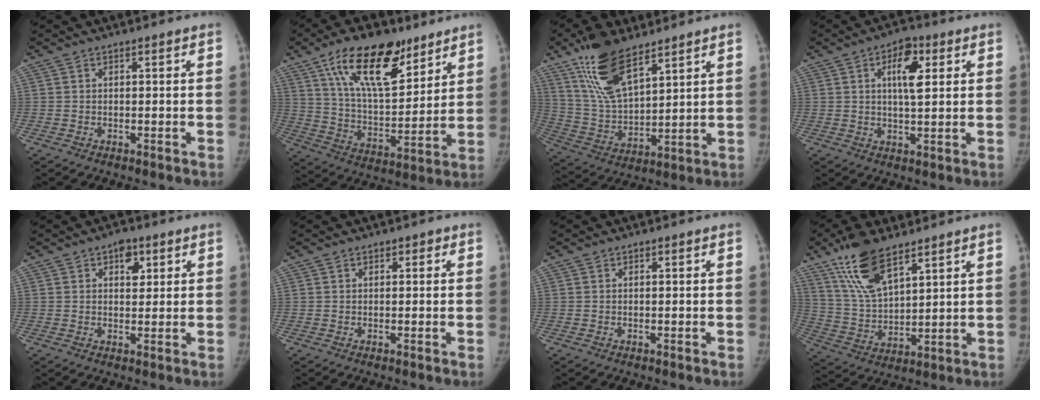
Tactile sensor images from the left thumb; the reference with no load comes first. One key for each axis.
{"total": 19.8, "fx": 11.8, "fy": 8.9, "fz": 13.1, "tx": -0.186, "ty": -0.054, "tz": 0.211}
{"total": 15.3, "fx": 10.0, "fy": 6.0, "fz": 9.9, "tx": -0.164, "ty": -0.045, "tz": 0.202}
{"total": 7.3, "fx": 2.4, "fy": 3.3, "fz": 6.1, "tx": -0.078, "ty": -0.006, "tz": 0.035}
{"total": 4.3, "fx": 2.0, "fy": 3.0, "fz": 2.4, "tx": -0.004, "ty": -0.005, "tz": 0.024}
{"total": 1.2, "fx": 0.5, "fy": 1.0, "fz": 0.2, "tx": 0.015, "ty": 0.000, "tz": 0.000}
{"total": 0.0}
{"total": 13.4, "fx": 8.8, "fy": 5.1, "fz": 8.6, "tx": -0.148, "ty": -0.037, "tz": 0.179}